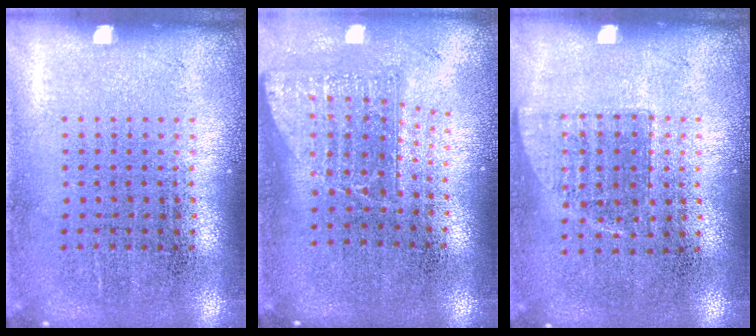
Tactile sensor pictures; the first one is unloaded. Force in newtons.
{"total": 1.7, "press": 1.4, "slide": 1.0}
{"total": 0.7, "press": 0.6, "slide": 0.2}